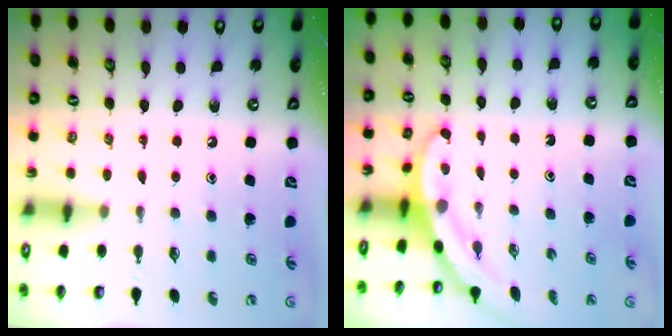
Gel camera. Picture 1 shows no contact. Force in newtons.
{"total": 3.3, "press": 3.3, "slide": 0.1}